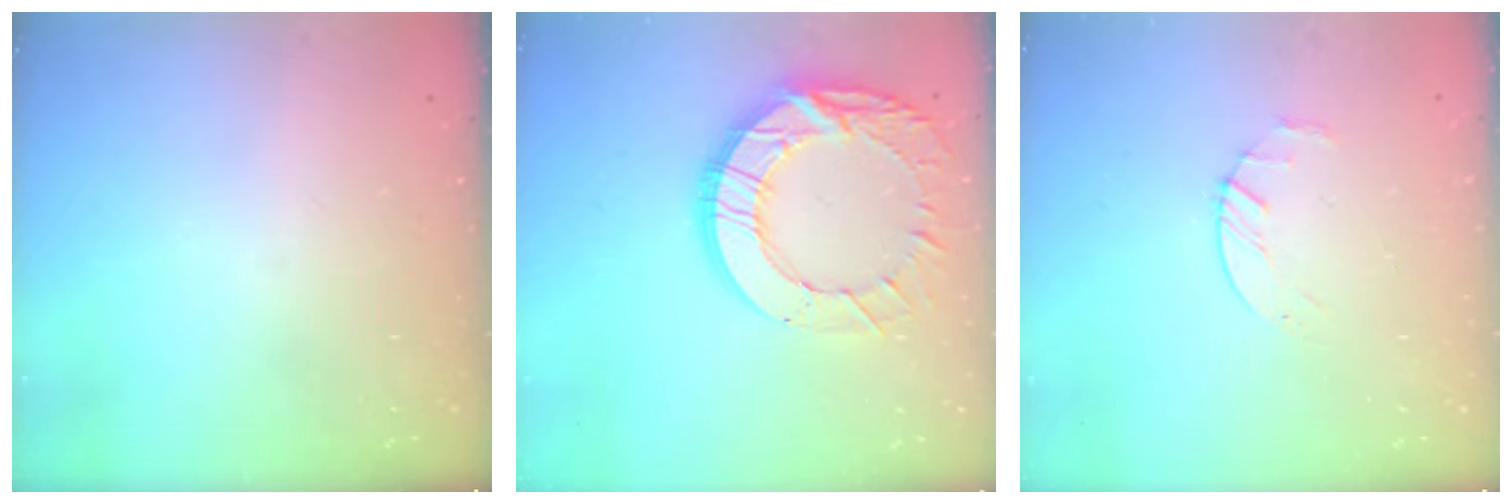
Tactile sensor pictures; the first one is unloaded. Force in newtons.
{"total": 18.2, "press": 18.1, "slide": 1.6}
{"total": 2.2, "press": 2.2, "slide": 0.3}